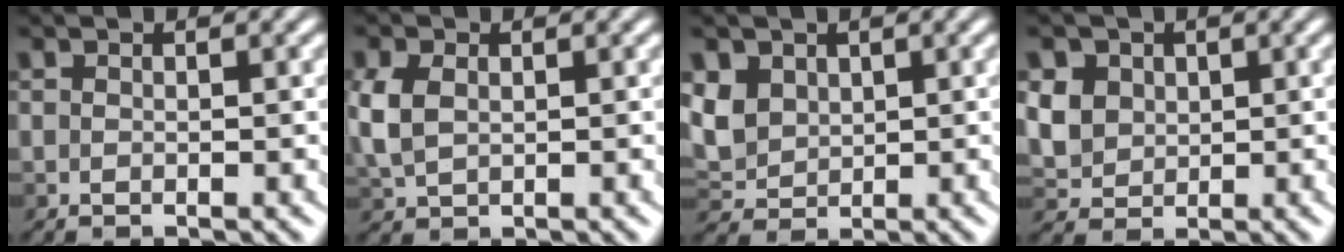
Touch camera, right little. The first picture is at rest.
{"total": 4.4, "force": [0.3, 3.2, 3.1], "torque": [-0.093, -0.001, 0.009]}
{"total": 3.0, "force": [0.7, 2.6, 1.3], "torque": [-0.049, -0.004, 0.013]}
{"total": 3.5, "force": [0.7, 3.1, 1.4], "torque": [-0.053, 0.001, 0.013]}